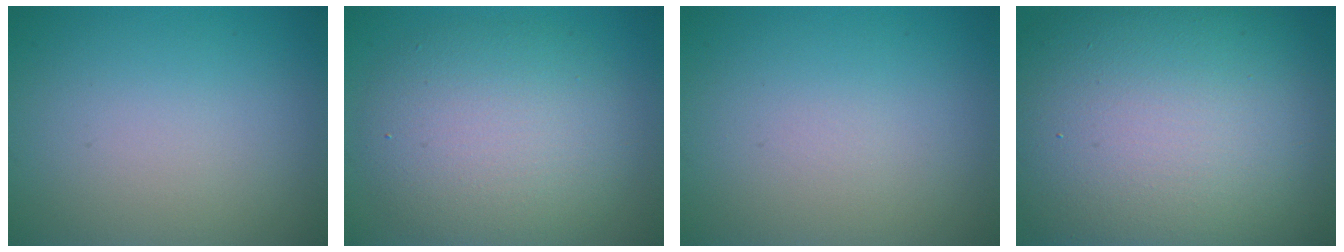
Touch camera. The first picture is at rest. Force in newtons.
{"total": 6.9, "press": 6.9, "slide": 0.5}
{"total": 0.0}
{"total": 18.1, "press": 18.1, "slide": 1.0}